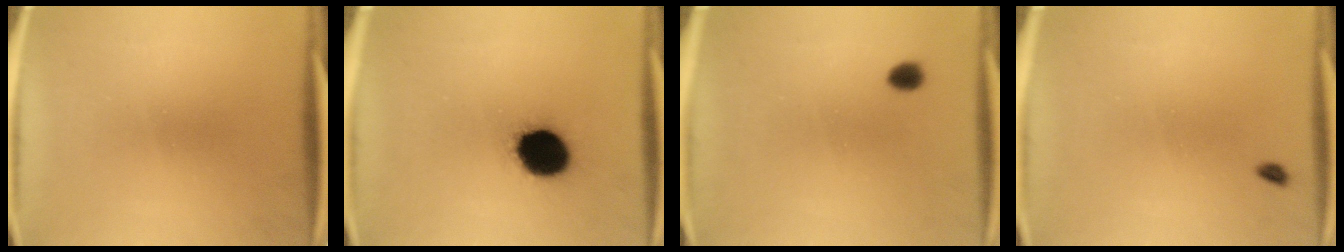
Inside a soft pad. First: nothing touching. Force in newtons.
{"total": 15.2}
{"total": 2.1}
{"total": 1.1}